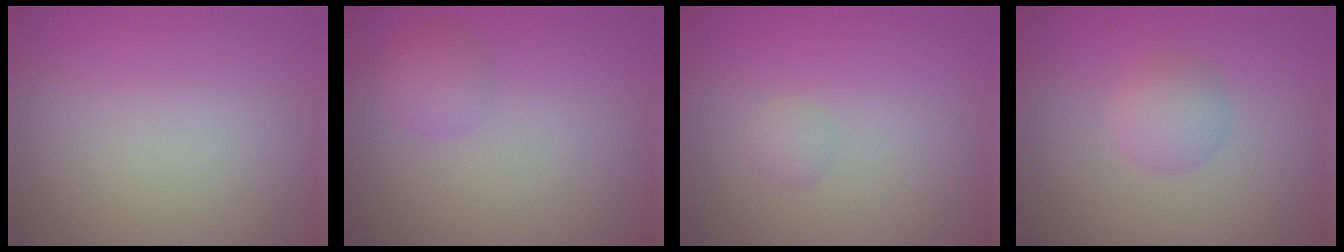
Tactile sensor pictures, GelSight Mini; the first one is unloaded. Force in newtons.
{"total": 1.7, "press": 1.7, "slide": 0.0}
{"total": 0.8, "press": 0.8, "slide": 0.1}
{"total": 2.3, "press": 2.3, "slide": 0.1}